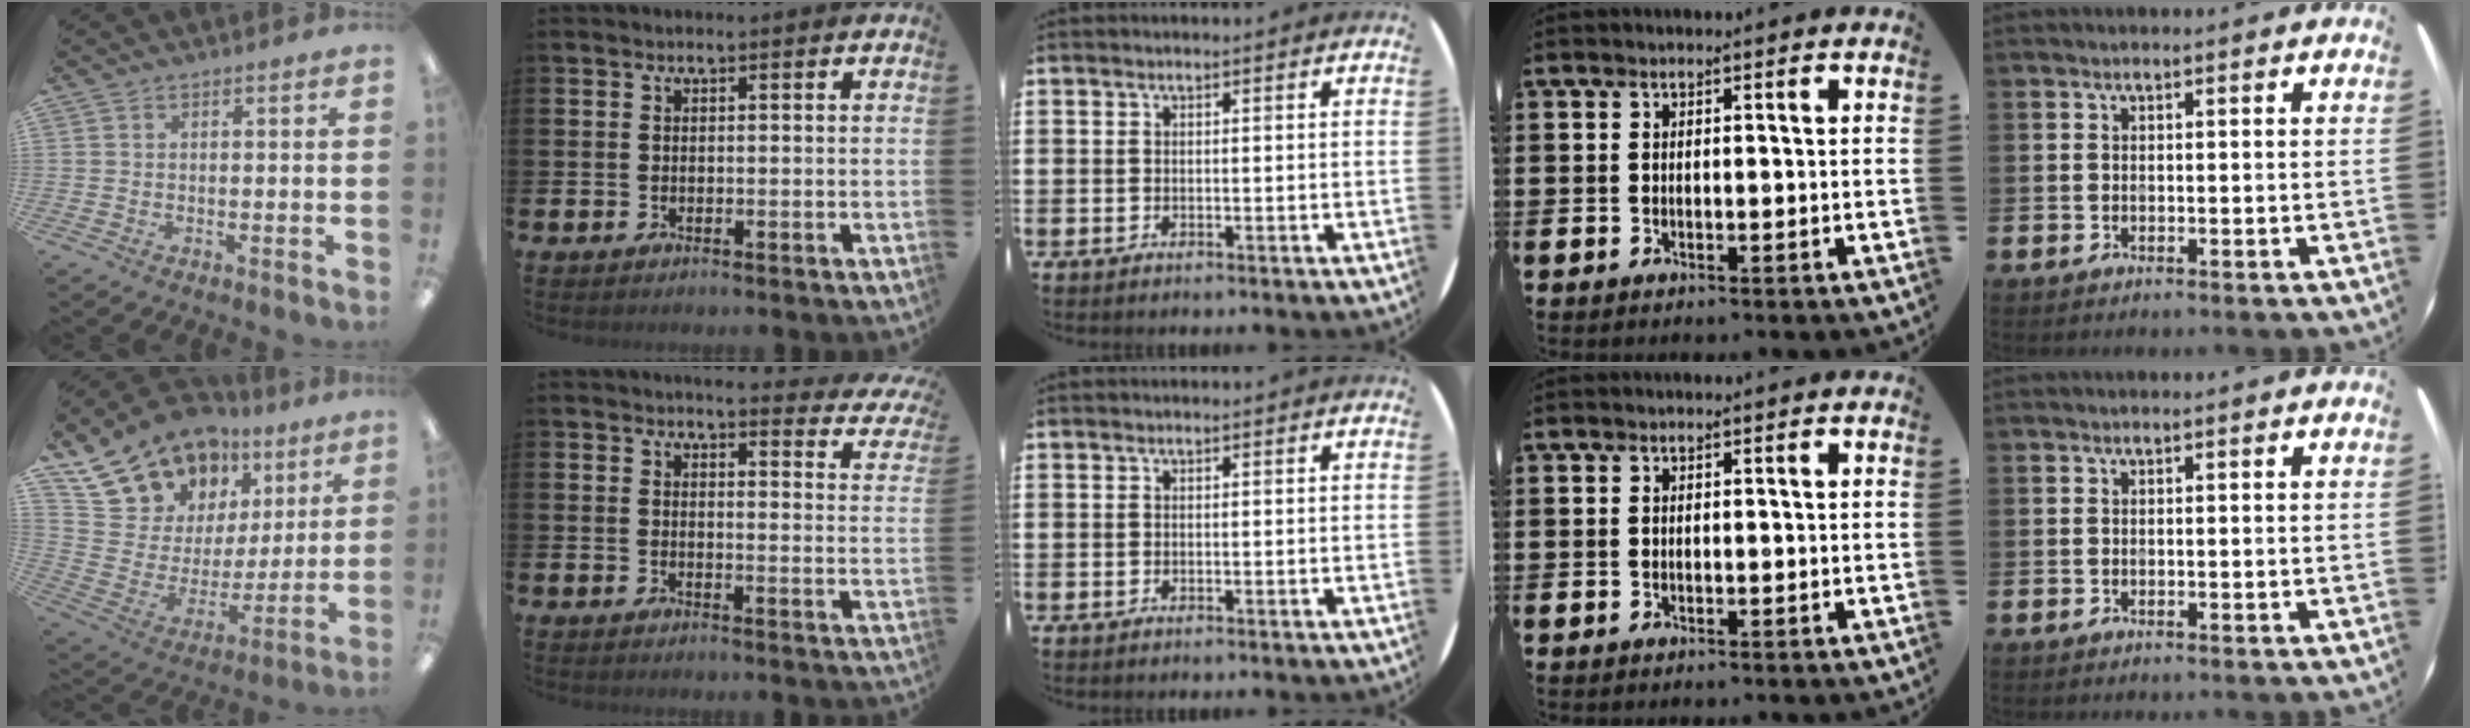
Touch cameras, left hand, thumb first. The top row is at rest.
{"thumb": {"total": 18.0, "force": [14.0, 10.7, 4.0], "torque": [-0.093, -0.099, 0.273]}, "index": {"total": 3.4, "force": [3.3, 0.5, 0.6], "torque": [-0.011, -0.029, 0.052]}}